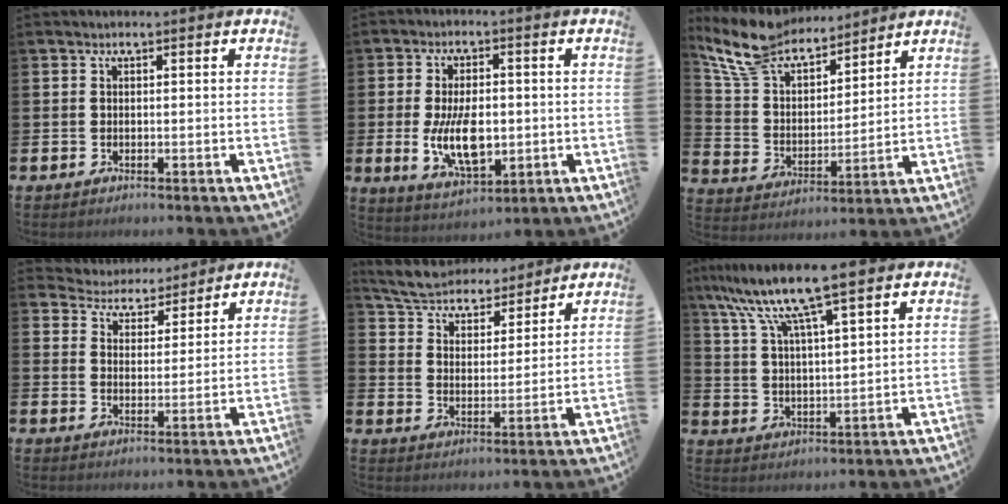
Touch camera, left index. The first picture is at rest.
{"total": 8.5, "force": [-1.0, 4.6, 7.0], "torque": [-0.119, -0.007, -0.021]}
{"total": 9.9, "force": [8.9, 3.6, 2.5], "torque": [-0.098, -0.056, 0.164]}
{"total": 4.6, "force": [4.3, 1.3, -0.7], "torque": [-0.011, -0.032, 0.075]}
{"total": 6.3, "force": [6.1, 1.5, 0.7], "torque": [-0.044, -0.045, 0.105]}
{"total": 10.1, "force": [8.5, 0.8, 5.3], "torque": [-0.135, -0.037, 0.146]}